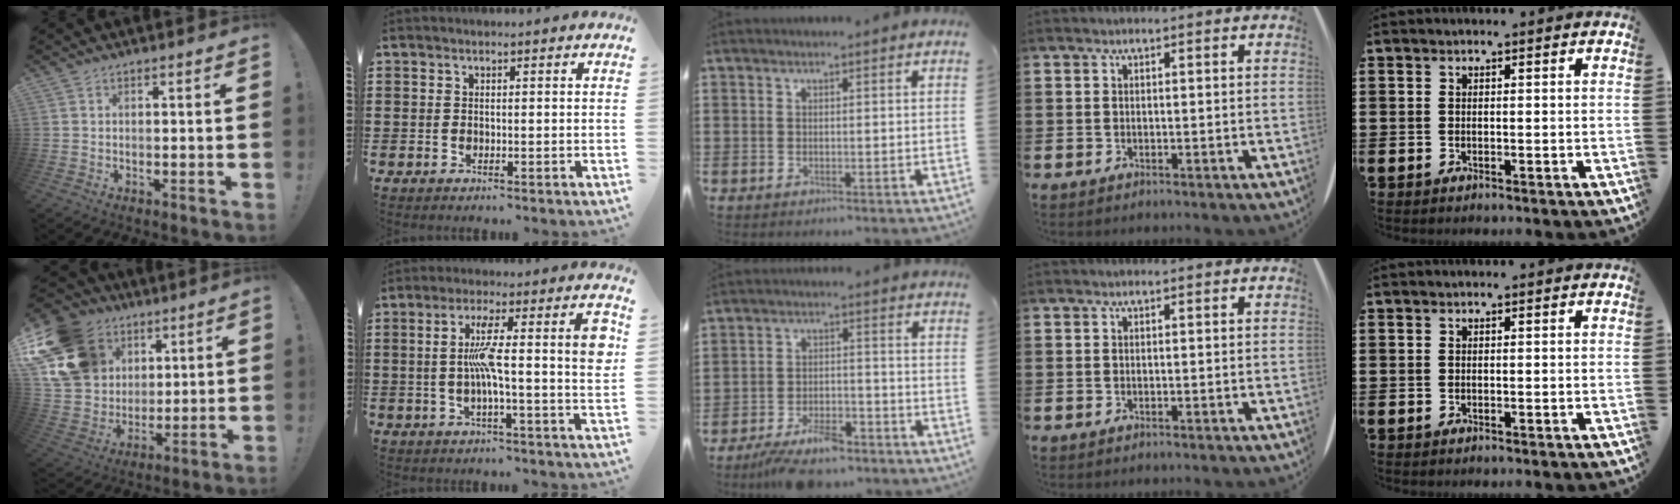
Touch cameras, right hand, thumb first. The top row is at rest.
{"thumb": {"total": 19.4, "force": [8.2, 15.6, 8.2], "torque": [-0.150, -0.028, 0.185]}, "index": {"total": 10.7, "force": [0.8, 1.5, 10.5], "torque": [-0.176, 0.000, 0.006]}, "middle": {"total": 7.0, "force": [-5.9, 1.9, 3.4], "torque": [-0.068, 0.005, -0.111]}}